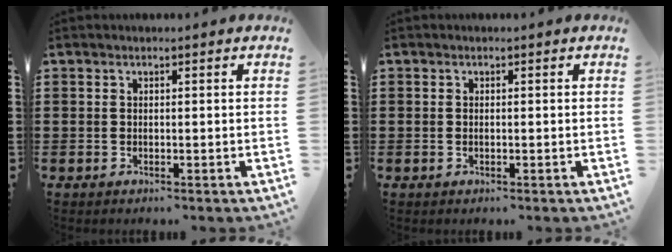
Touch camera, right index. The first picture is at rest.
{"total": 0.0}